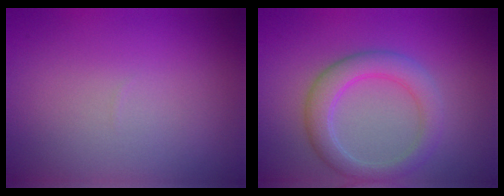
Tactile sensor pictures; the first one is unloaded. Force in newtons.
{"total": 4.0, "press": 3.9, "slide": 0.4}